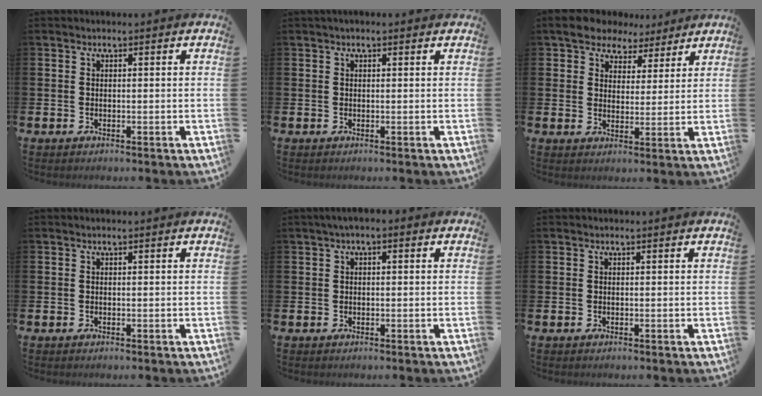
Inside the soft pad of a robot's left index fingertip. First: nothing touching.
{"total": 0.6, "force": [0.4, 0.2, 0.4], "torque": [0.005, -0.001, 0.004]}
{"total": 6.1, "force": [5.2, 3.1, 0.5], "torque": [-0.040, -0.021, 0.093]}
{"total": 0.0}
{"total": 1.4, "force": [0.3, 0.8, 1.1], "torque": [-0.017, 0.007, 0.003]}
{"total": 0.0}